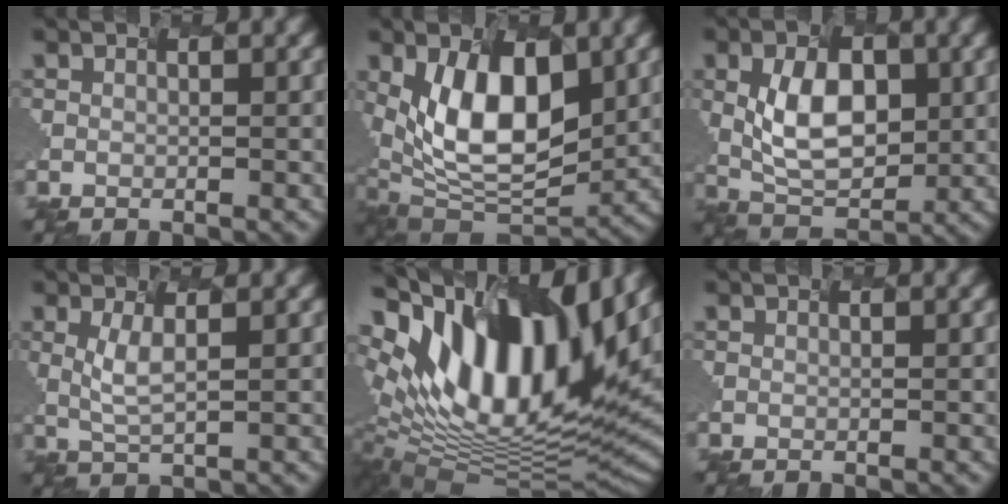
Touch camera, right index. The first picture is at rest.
{"total": 10.0, "force": [0.9, 5.3, 8.4], "torque": [-0.151, -0.012, 0.015]}
{"total": 6.1, "force": [-0.2, 3.8, 4.8], "torque": [-0.095, -0.003, 0.000]}
{"total": 1.9, "force": [-0.1, 0.3, 1.9], "torque": [-0.052, -0.006, 0.008]}
{"total": 15.5, "force": [6.3, 7.5, 12.0], "torque": [-0.228, 0.020, 0.104]}
{"total": 0.0}